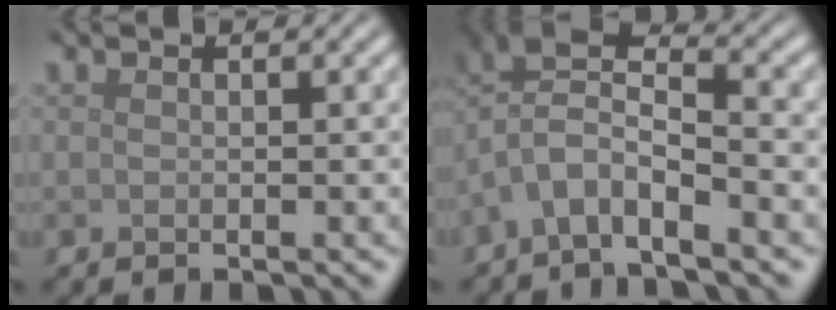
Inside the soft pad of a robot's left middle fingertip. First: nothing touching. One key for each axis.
{"total": 4.8, "fx": -2.3, "fy": 1.8, "fz": 3.8, "tx": -0.067, "ty": 0.011, "tz": -0.054}